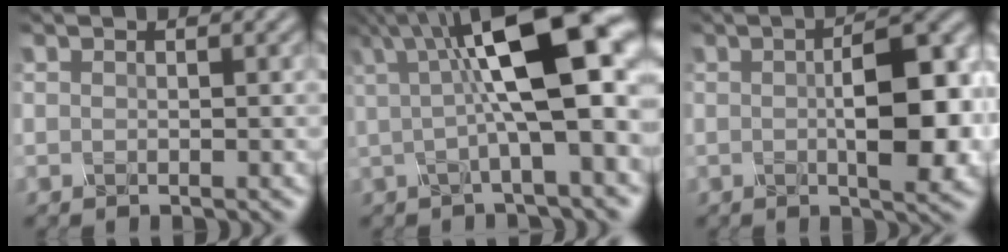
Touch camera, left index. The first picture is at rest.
{"total": 11.7, "force": [2.4, 2.9, 11.1], "torque": [-0.161, 0.022, 0.033]}
{"total": 8.5, "force": [-0.1, 2.9, 7.9], "torque": [-0.114, 0.002, -0.002]}